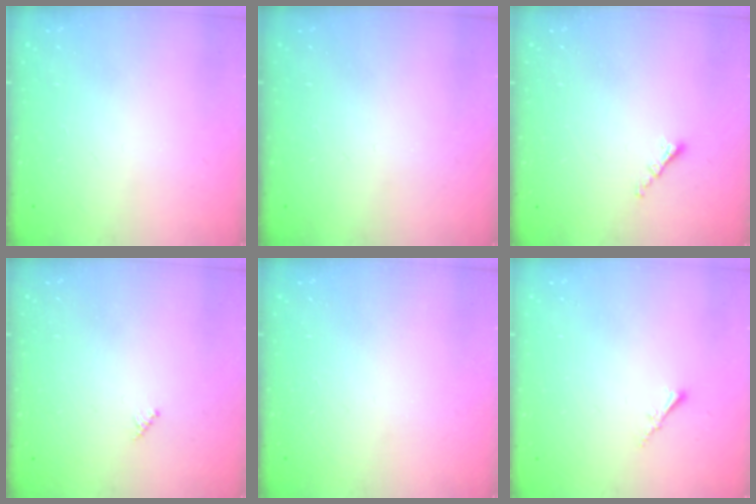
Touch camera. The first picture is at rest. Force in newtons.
{"total": 0.0}
{"total": 1.4, "press": 1.3, "slide": 0.5}
{"total": 2.0, "press": 2.0, "slide": 0.2}
{"total": 0.0}
{"total": 1.5, "press": 1.5, "slide": 0.4}